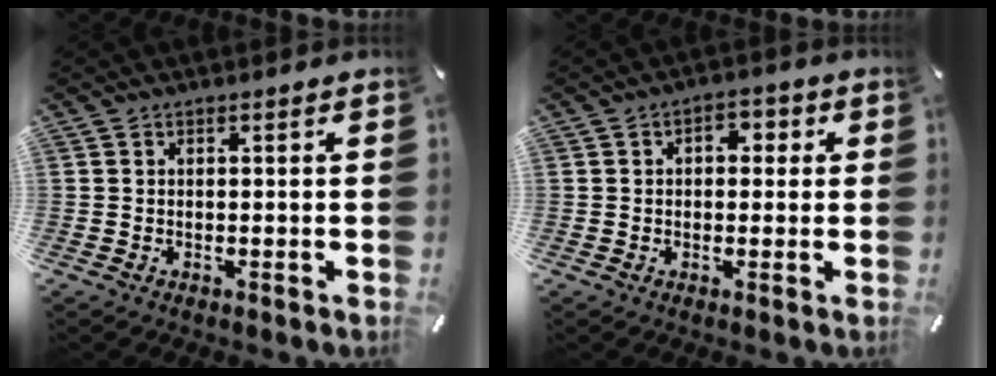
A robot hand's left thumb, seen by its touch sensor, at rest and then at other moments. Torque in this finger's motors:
{"motor_torque": [0.00, -0.01, 0.09, 0.06, 0.01]}